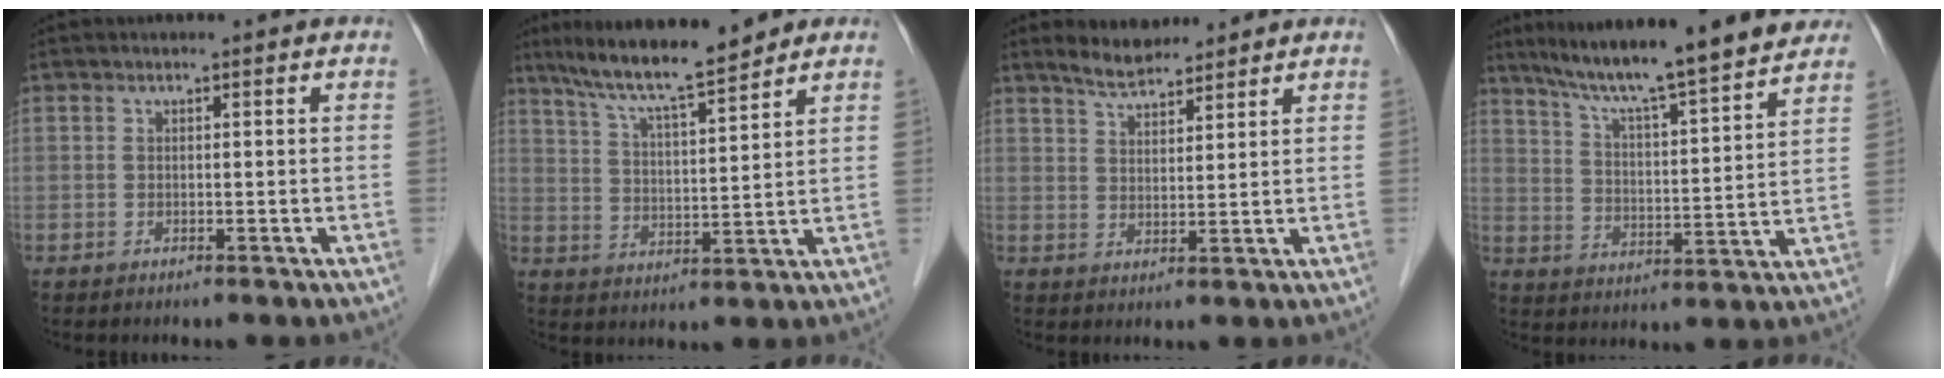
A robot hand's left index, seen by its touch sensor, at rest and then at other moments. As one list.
[{"total": 12.1, "force": [10.1, 1.1, 6.6], "torque": [-0.111, 0.016, 0.173]}, {"total": 5.1, "force": [4.7, 1.3, 1.6], "torque": [-0.039, 0.013, 0.089]}, {"total": 17.6, "force": [15.4, 0.6, 8.6], "torque": [-0.134, 0.013, 0.228]}]